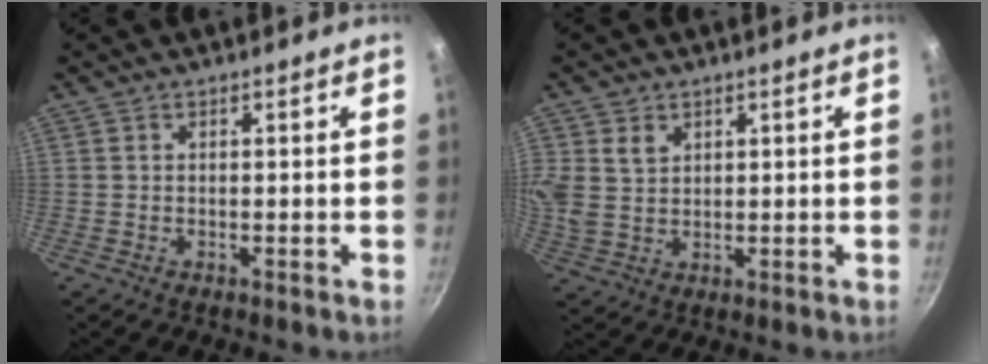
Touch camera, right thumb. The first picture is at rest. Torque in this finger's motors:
{"motor_torque": [-0.84, 1.35, 1.01, 0.50, 0.13]}